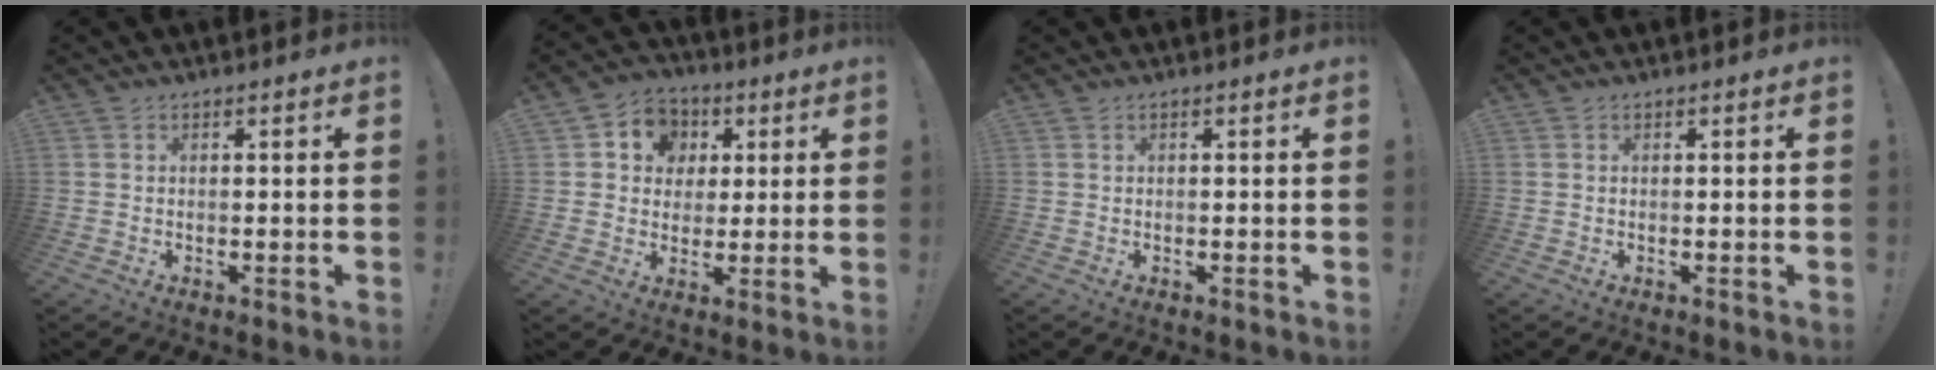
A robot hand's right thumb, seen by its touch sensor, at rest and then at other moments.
{"total": 8.5, "force": [1.5, 7.9, 2.7], "torque": [-0.041, 0.000, 0.036]}
{"total": 0.0}
{"total": 0.0}